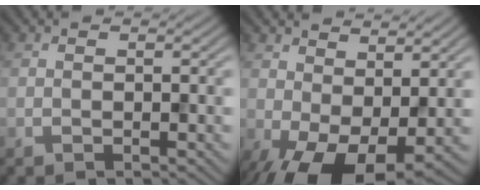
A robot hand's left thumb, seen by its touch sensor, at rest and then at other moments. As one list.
[{"total": 9.1, "force": [-1.0, 4.7, 7.7], "torque": [-0.140, -0.013, -0.009]}]